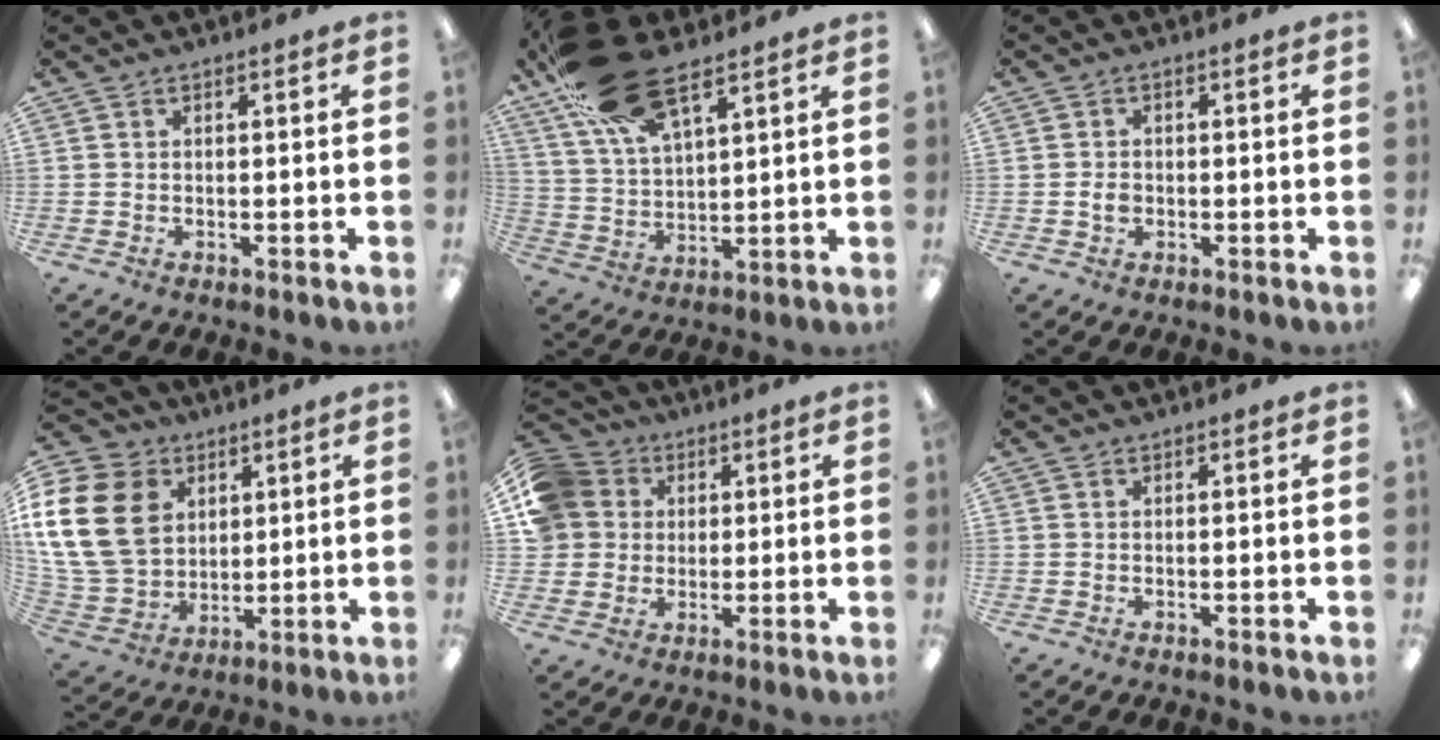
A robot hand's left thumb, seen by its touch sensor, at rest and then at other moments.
{"total": 20.8, "force": [13.1, 8.4, 13.9], "torque": [-0.273, -0.039, 0.232]}
{"total": 2.3, "force": [-0.4, 1.6, 1.5], "torque": [-0.028, 0.003, -0.007]}
{"total": 20.8, "force": [5.6, 16.4, 11.5], "torque": [-0.257, -0.012, 0.106]}
{"total": 9.8, "force": [2.5, 9.0, 2.8], "torque": [-0.060, 0.004, 0.054]}
{"total": 0.0}